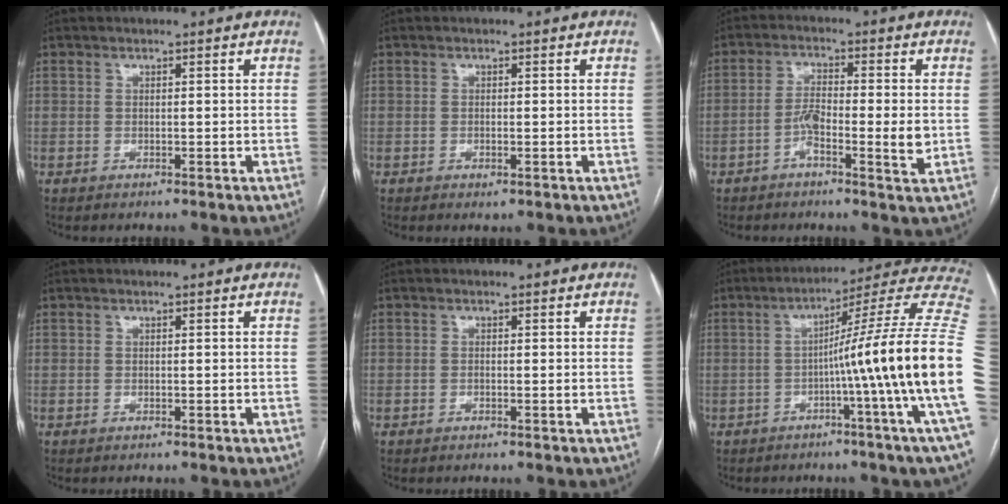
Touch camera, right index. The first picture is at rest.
{"total": 0.9, "force": [-0.4, 0.3, 0.7], "torque": [-0.012, -0.003, -0.003]}
{"total": 6.2, "force": [-1.6, 1.0, 5.9], "torque": [-0.108, 0.005, -0.030]}
{"total": 0.0}
{"total": 0.7, "force": [-0.1, 0.1, 0.7], "torque": [-0.014, -0.001, 0.000]}
{"total": 21.5, "force": [-3.2, -3.0, 21.1], "torque": [-0.217, 0.020, -0.069]}